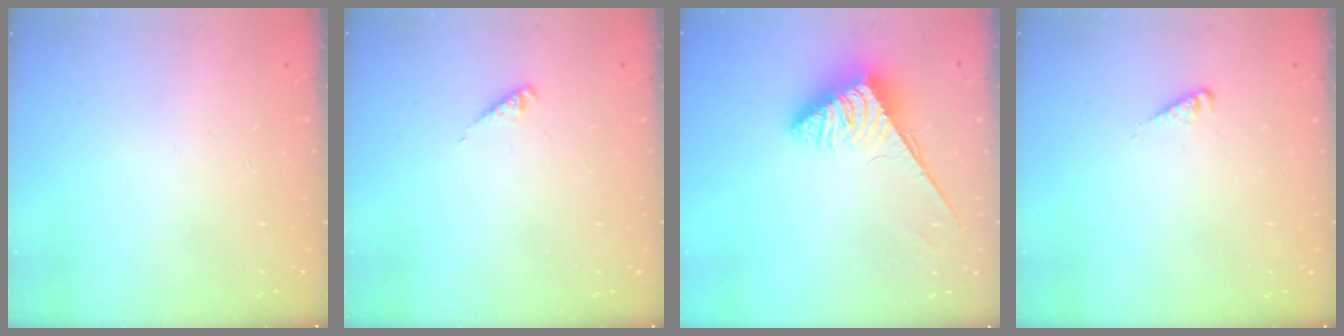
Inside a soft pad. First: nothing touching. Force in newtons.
{"total": 2.3, "press": 2.3, "slide": 0.4}
{"total": 3.8, "press": 3.7, "slide": 0.6}
{"total": 1.1, "press": 1.0, "slide": 0.2}